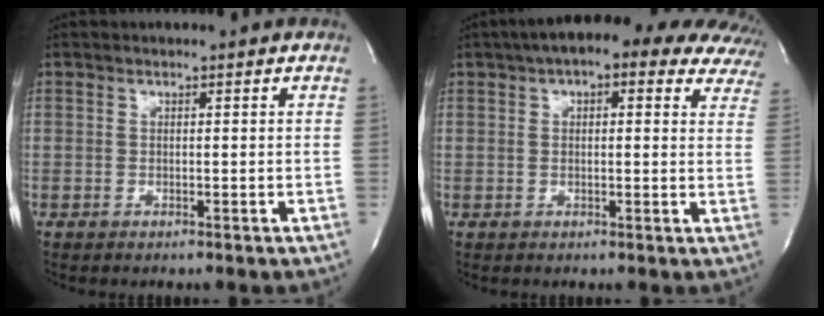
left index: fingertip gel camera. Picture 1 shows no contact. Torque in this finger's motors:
{"motor_torque": [1.31, -0.83, 0.90, 0.14]}